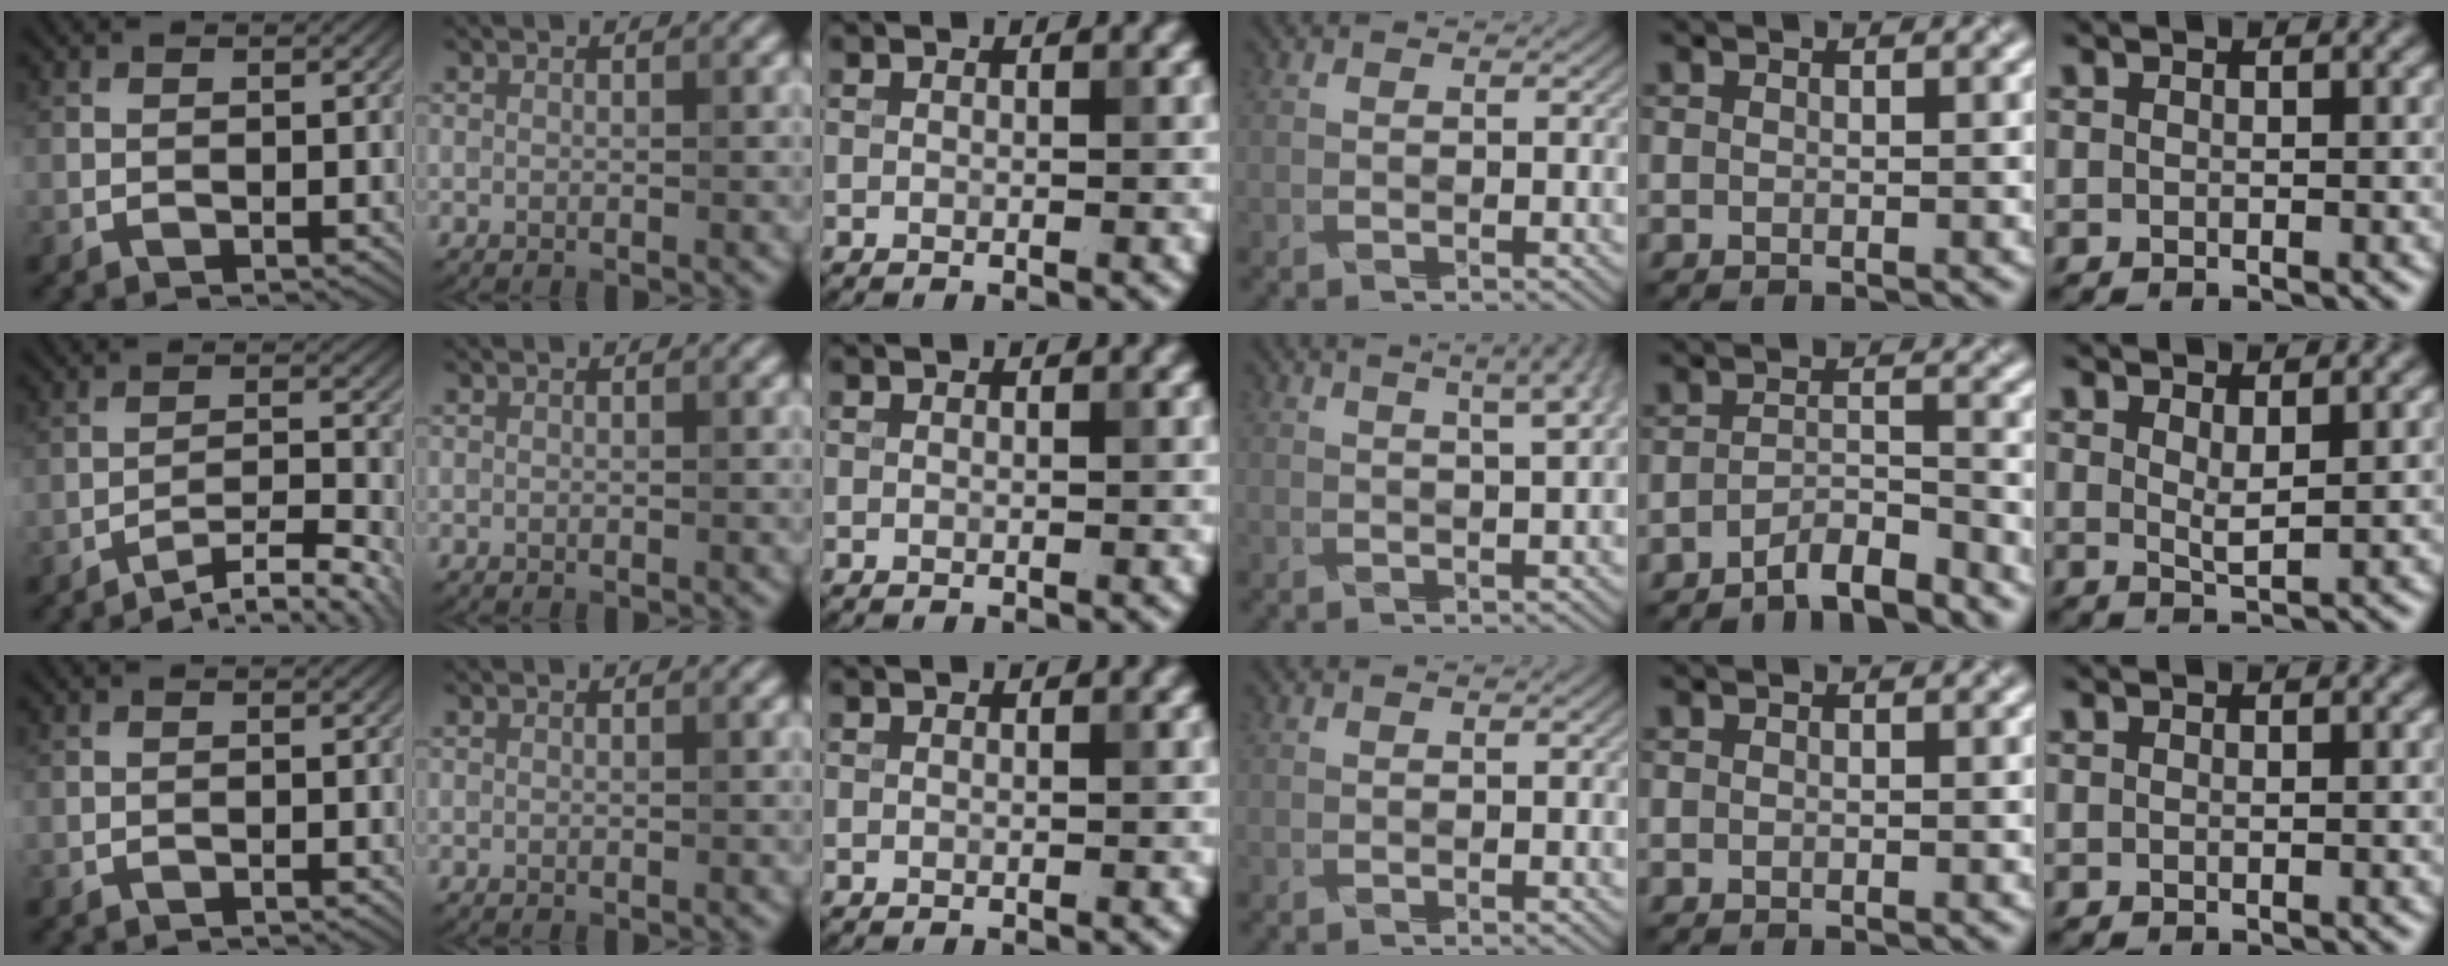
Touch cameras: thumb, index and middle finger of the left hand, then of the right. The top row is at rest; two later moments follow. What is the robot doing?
{"motion": "pour", "object": "sugar"}